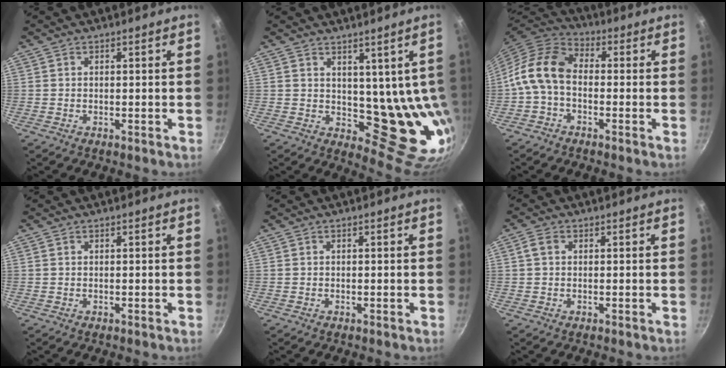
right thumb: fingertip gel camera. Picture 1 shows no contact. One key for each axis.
{"total": 11.3, "fx": 2.9, "fy": 6.4, "fz": 8.9, "tx": -0.087, "ty": -0.040, "tz": 0.057}
{"total": 10.4, "fx": -1.4, "fy": 6.9, "fz": 7.6, "tx": -0.137, "ty": 0.038, "tz": -0.049}
{"total": 0.0}
{"total": 0.0}
{"total": 2.1, "fx": 0.5, "fy": 1.4, "fz": 1.4, "tx": -0.031, "ty": 0.008, "tz": 0.009}